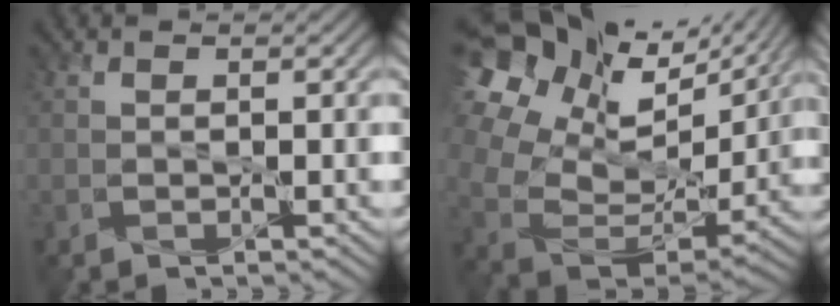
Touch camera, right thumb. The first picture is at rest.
{"total": 20.0, "force": [11.7, 12.4, 10.6], "torque": [-0.259, 0.058, 0.215]}